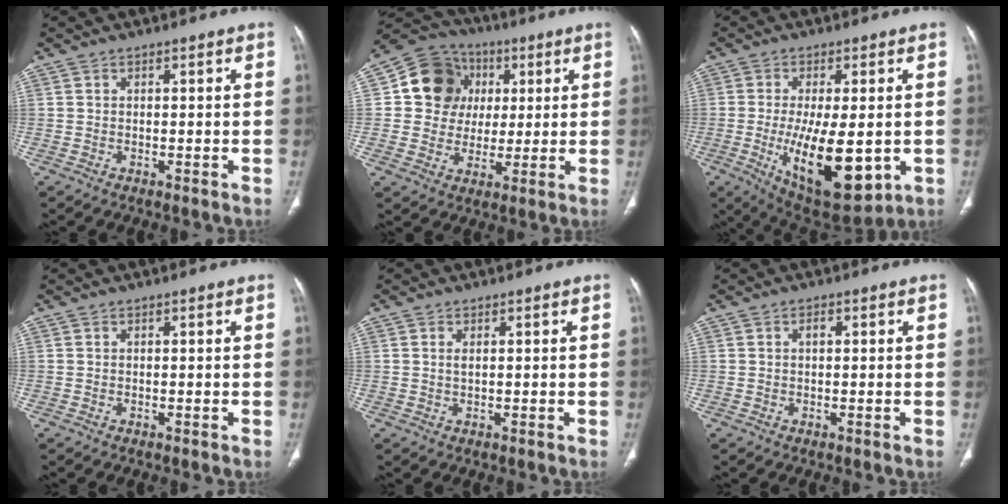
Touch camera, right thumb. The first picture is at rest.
{"total": 13.6, "force": [3.1, 12.1, 5.2], "torque": [-0.052, 0.007, 0.049]}
{"total": 16.7, "force": [-3.1, 6.8, 14.9], "torque": [-0.237, -0.024, -0.027]}
{"total": 0.0}
{"total": 1.0, "force": [0.3, 0.3, 0.9], "torque": [-0.021, 0.001, 0.005]}
{"total": 1.0, "force": [0.2, 0.6, 0.8], "torque": [-0.012, 0.003, 0.002]}